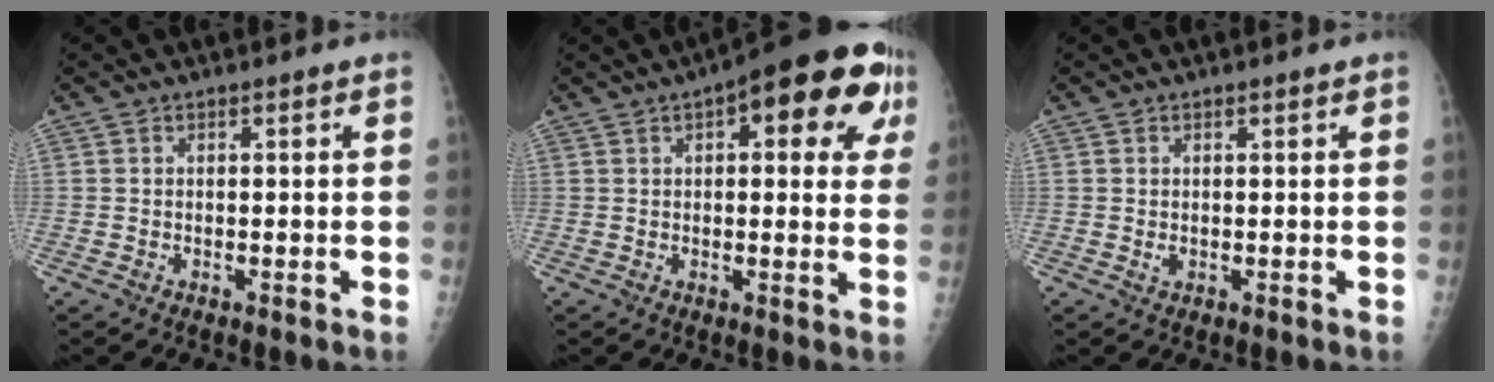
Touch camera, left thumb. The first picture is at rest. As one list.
[{"total": 16.8, "force": [6.5, 6.6, 14.0], "torque": [-0.145, 0.010, 0.071]}, {"total": 0.9, "force": [0.2, 0.7, 0.6], "torque": [-0.005, -0.001, 0.005]}]